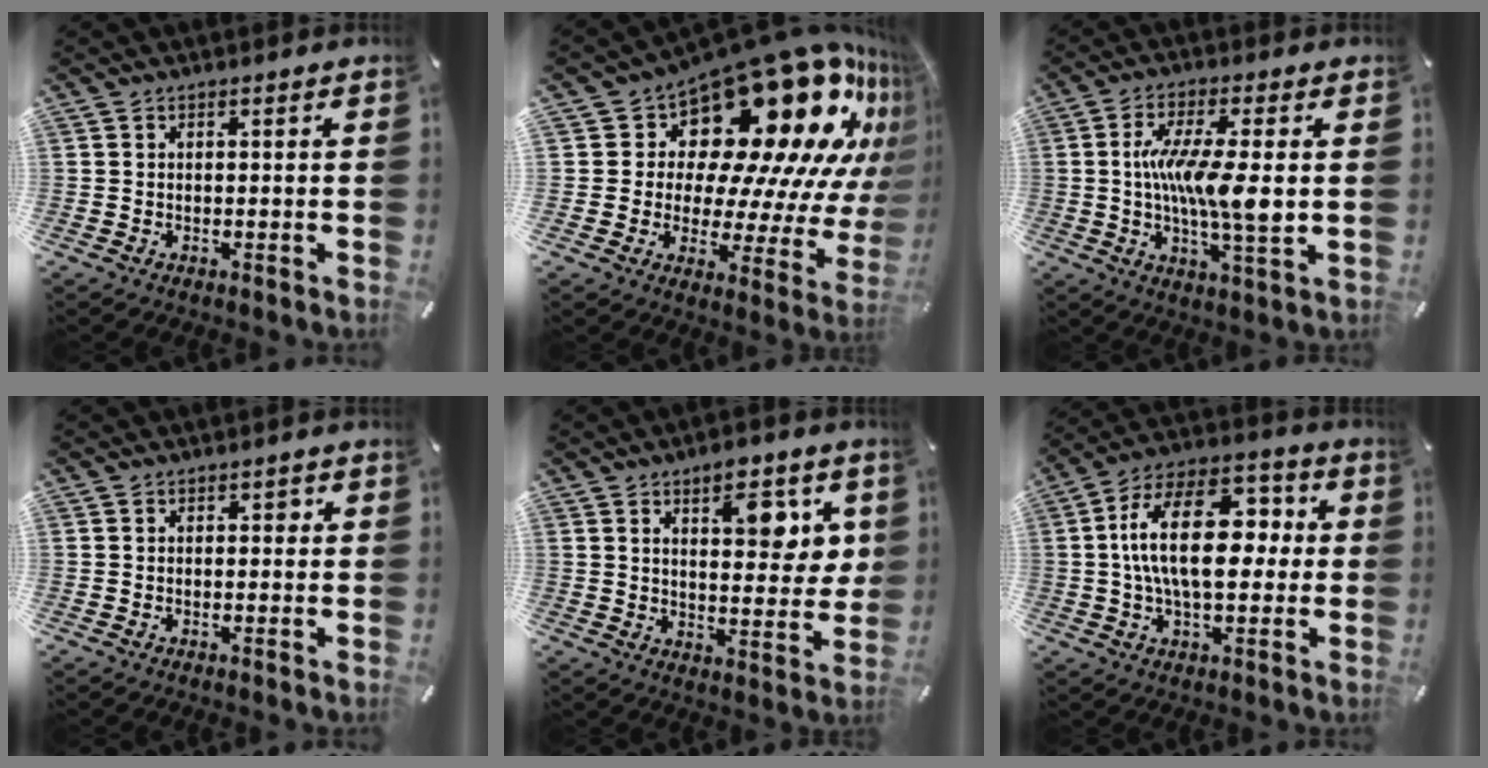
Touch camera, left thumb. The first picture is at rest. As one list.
[{"total": 24.8, "force": [15.5, 12.3, 15.0], "torque": [-0.193, -0.151, 0.273]}, {"total": 12.5, "force": [0.6, 2.7, 12.2], "torque": [-0.228, -0.008, 0.006]}, {"total": 0.9, "force": [0.2, 0.7, 0.5], "torque": [-0.005, 0.004, 0.000]}, {"total": 10.4, "force": [5.1, 5.1, 7.5], "torque": [-0.088, -0.023, 0.080]}, {"total": 19.1, "force": [1.3, 10.8, 15.7], "torque": [-0.285, 0.004, 0.017]}]